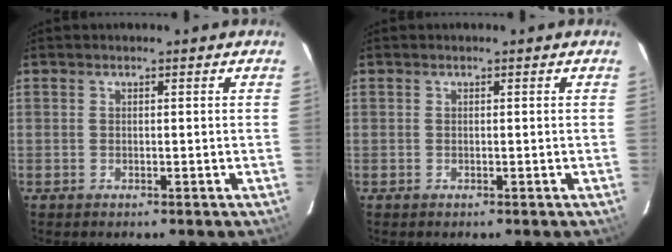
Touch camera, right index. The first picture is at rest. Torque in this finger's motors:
{"motor_torque": [0.00, 0.00, 0.00, 0.00]}